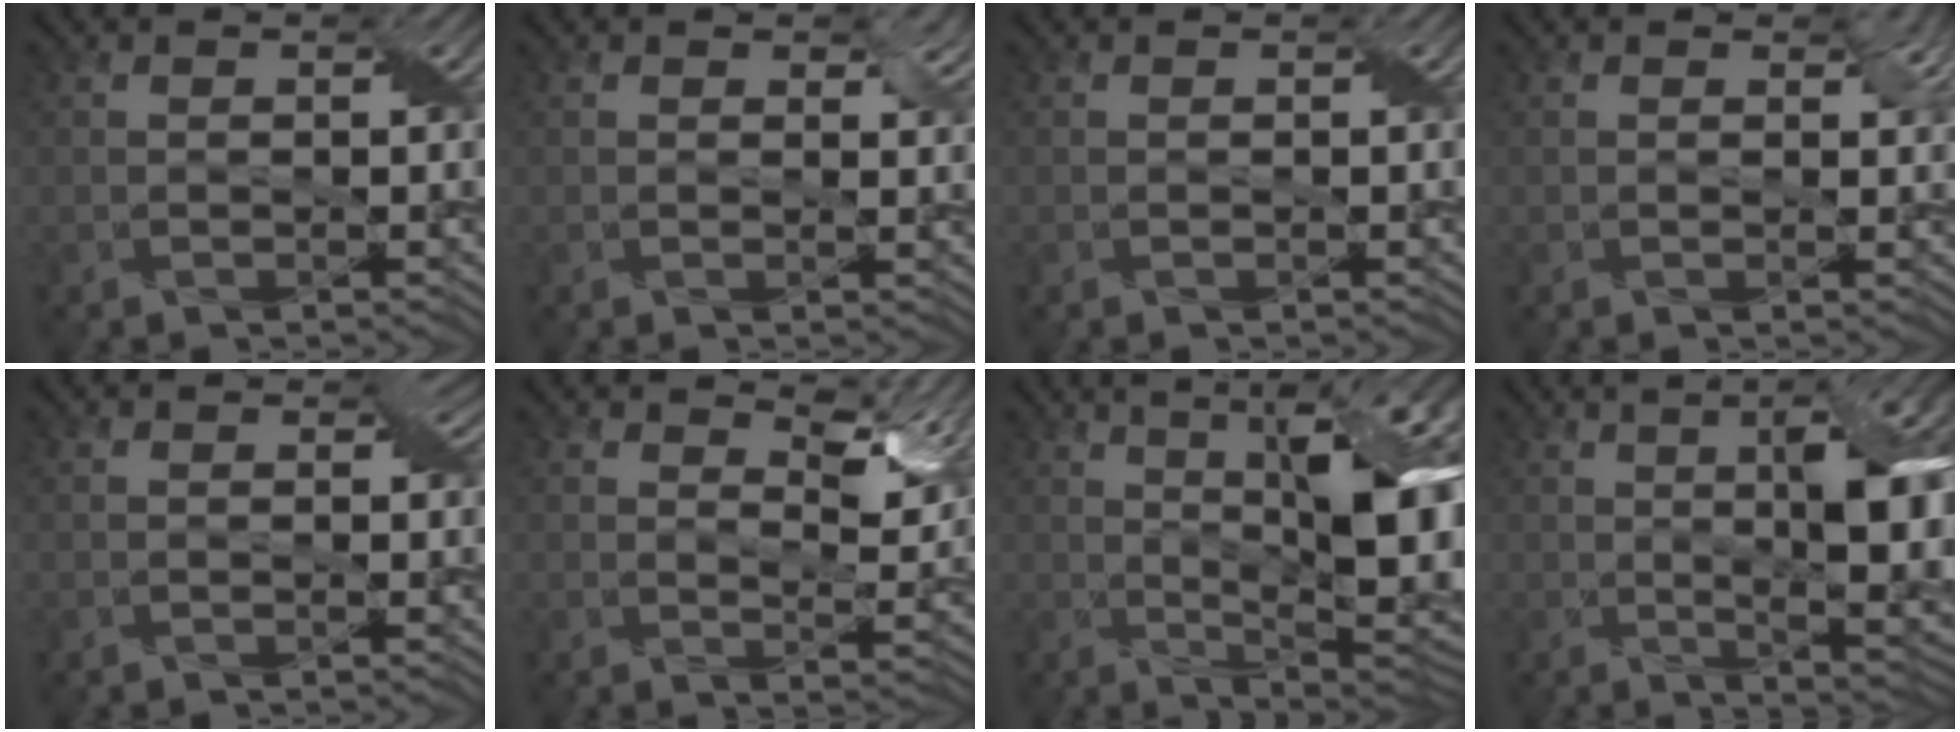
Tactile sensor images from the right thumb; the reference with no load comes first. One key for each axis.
{"total": 2.9, "fx": 1.7, "fy": 1.5, "fz": 1.8, "tx": -0.029, "ty": -0.004, "tz": 0.028}
{"total": 0.0}
{"total": 2.3, "fx": 1.3, "fy": 1.2, "fz": 1.5, "tx": -0.022, "ty": -0.002, "tz": 0.021}
{"total": 1.9, "fx": 0.6, "fy": 1.4, "fz": 1.1, "tx": -0.016, "ty": -0.003, "tz": 0.008}
{"total": 6.3, "fx": 4.2, "fy": 2.6, "fz": 3.9, "tx": -0.067, "ty": -0.006, "tz": 0.065}
{"total": 18.5, "fx": 4.1, "fy": 6.5, "fz": 16.8, "tx": -0.244, "ty": 0.038, "tz": 0.070}
{"total": 14.7, "fx": 2.1, "fy": 4.9, "fz": 13.7, "tx": -0.179, "ty": 0.021, "tz": 0.036}